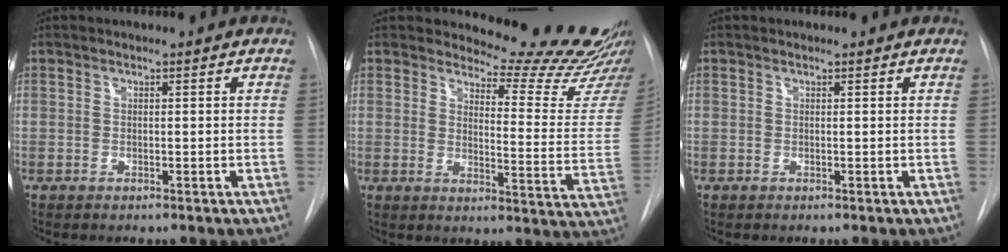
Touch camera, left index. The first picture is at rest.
{"total": 15.4, "force": [15.1, 0.4, 3.0], "torque": [-0.027, -0.141, 0.160]}
{"total": 0.6, "force": [0.6, 0.1, 0.1], "torque": [-0.008, 0.008, 0.006]}